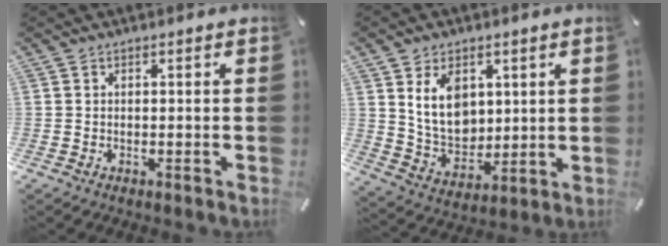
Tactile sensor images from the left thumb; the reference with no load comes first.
{"total": 11.0, "force": [4.0, 8.6, 5.6], "torque": [-0.104, -0.016, 0.075]}